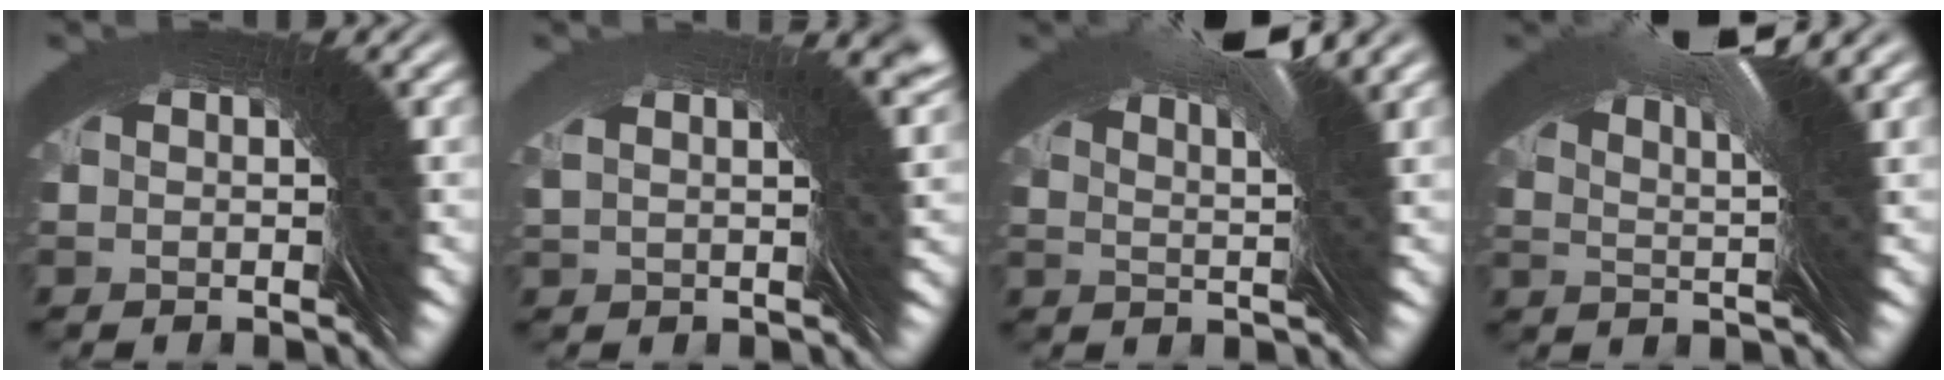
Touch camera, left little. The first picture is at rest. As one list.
[{"total": 4.2, "force": [1.2, -3.8, -1.2], "torque": [0.050, 0.037, 0.013]}, {"total": 7.1, "force": [3.7, -5.9, -1.3], "torque": [0.025, 0.052, 0.057]}, {"total": 6.3, "force": [4.3, -4.5, 1.0], "torque": [-0.002, 0.058, 0.061]}]